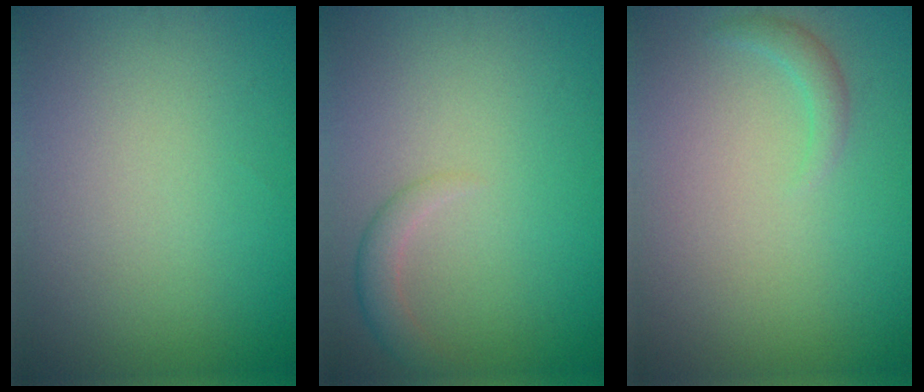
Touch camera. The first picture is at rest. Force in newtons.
{"total": 1.7, "press": 1.7, "slide": 0.1}
{"total": 1.2, "press": 1.2, "slide": 0.2}